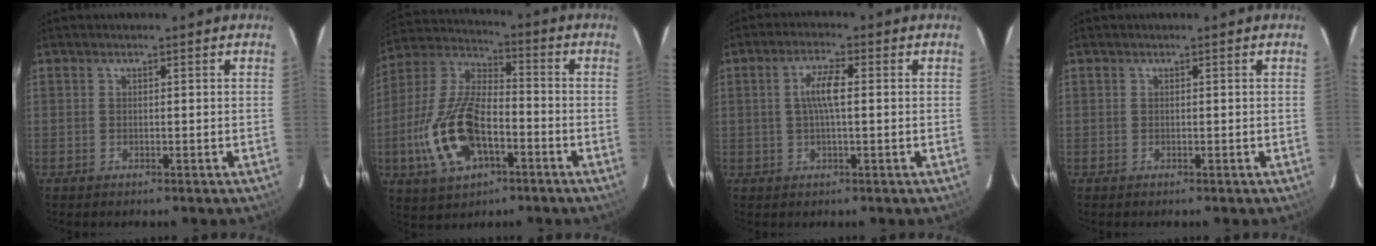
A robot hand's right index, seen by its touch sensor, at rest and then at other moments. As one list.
[{"total": 17.6, "force": [-6.1, 8.7, 14.1], "torque": [-0.311, -0.001, -0.109]}, {"total": 5.8, "force": [0.9, -0.9, 5.6], "torque": [-0.103, -0.001, 0.019]}, {"total": 0.0}]